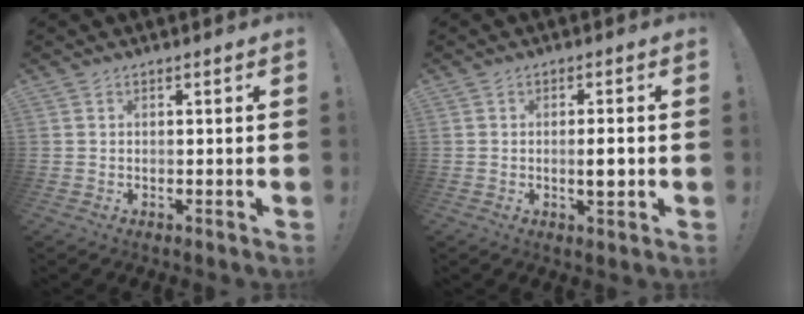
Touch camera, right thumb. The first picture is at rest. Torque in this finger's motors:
{"motor_torque": [1.04, 0.86, 0.58, -0.09, 0.09]}